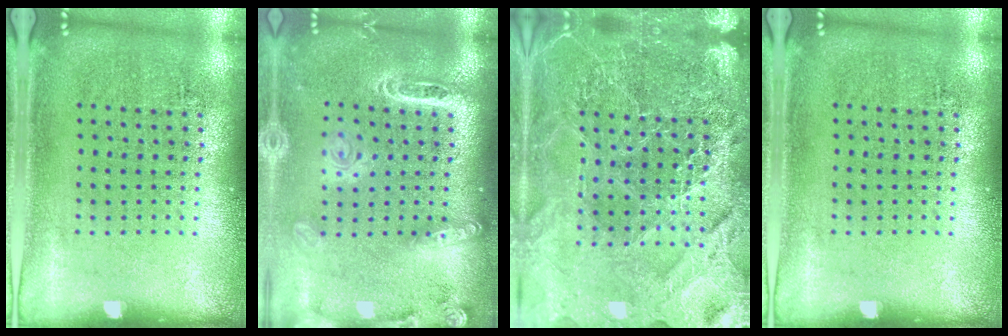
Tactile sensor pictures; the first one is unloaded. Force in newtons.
{"total": 2.1, "press": 1.8, "slide": 1.2}
{"total": 5.0, "press": 4.5, "slide": 2.1}
{"total": 0.0}